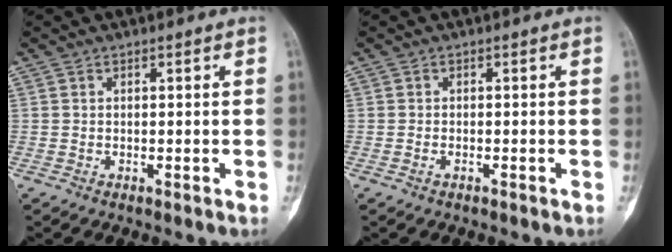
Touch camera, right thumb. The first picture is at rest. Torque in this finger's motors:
{"motor_torque": [-0.28, 0.04, -0.27, 0.00, -0.02]}